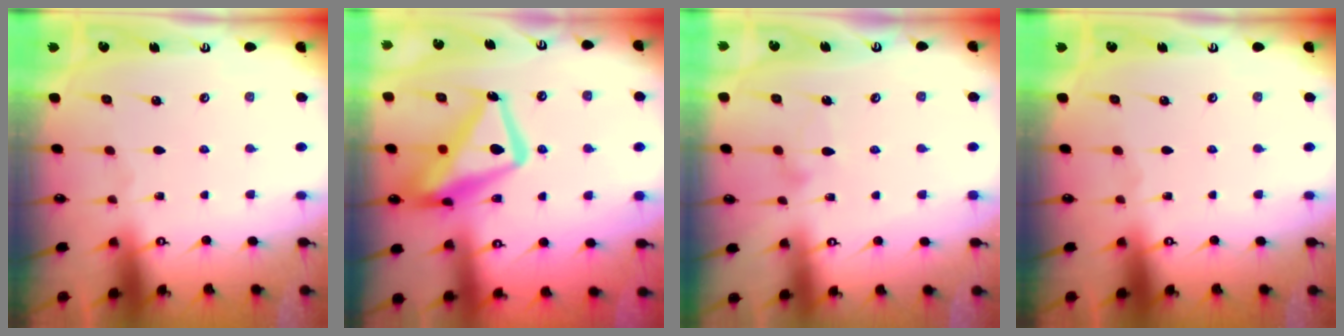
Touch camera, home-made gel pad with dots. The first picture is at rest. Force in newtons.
{"total": 15.8, "press": 15.8, "slide": 1.6}
{"total": 9.4, "press": 9.3, "slide": 0.5}
{"total": 0.0}